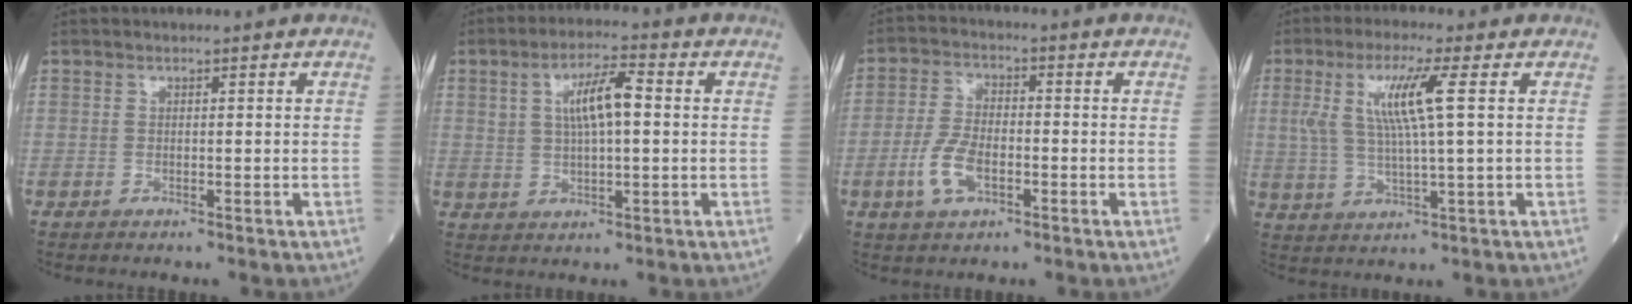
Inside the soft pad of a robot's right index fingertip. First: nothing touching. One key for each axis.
{"total": 7.1, "fx": 1.5, "fy": 1.9, "fz": 6.7, "tx": -0.124, "ty": 0.014, "tz": 0.029}
{"total": 6.6, "fx": -2.4, "fy": 3.0, "fz": 5.3, "tx": -0.123, "ty": 0.000, "tz": -0.046}
{"total": 8.3, "fx": 2.1, "fy": 0.0, "fz": 8.1, "tx": -0.173, "ty": 0.006, "tz": 0.044}